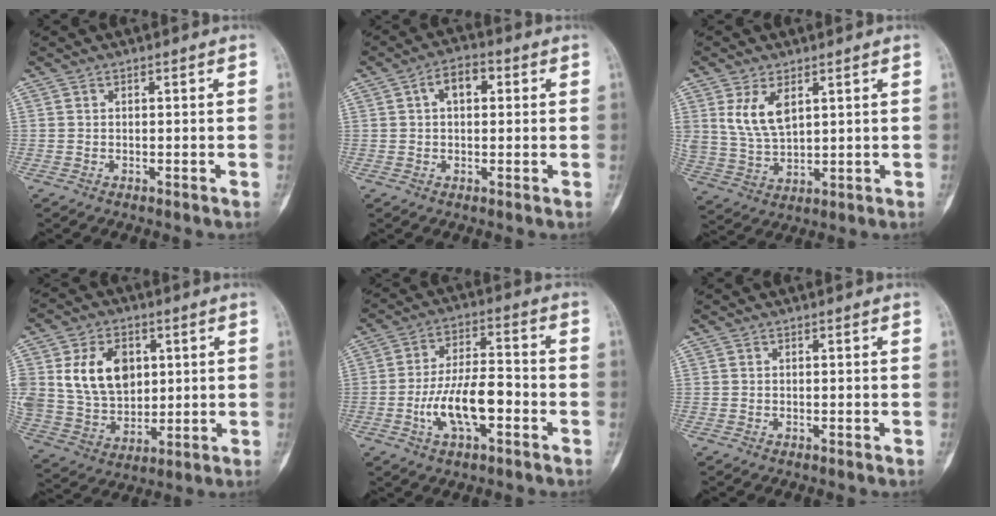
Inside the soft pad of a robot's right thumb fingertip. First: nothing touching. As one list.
[{"total": 5.6, "force": [1.3, 3.4, 4.3], "torque": [-0.062, 0.015, 0.014]}, {"total": 8.0, "force": [3.3, 4.3, 6.0], "torque": [-0.108, -0.014, 0.077]}, {"total": 15.3, "force": [4.1, 11.0, 9.8], "torque": [-0.144, -0.011, 0.088]}, {"total": 11.6, "force": [-3.6, 4.9, 9.9], "torque": [-0.179, 0.031, -0.065]}, {"total": 0.0}]